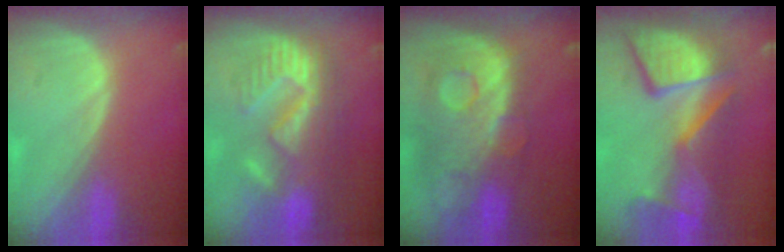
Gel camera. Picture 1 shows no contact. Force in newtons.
{"total": 10.7, "press": 9.7, "slide": 4.4}
{"total": 11.6, "press": 9.8, "slide": 6.1}
{"total": 12.1, "press": 11.1, "slide": 4.9}